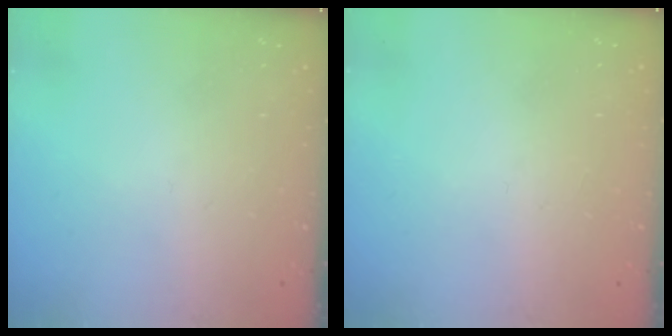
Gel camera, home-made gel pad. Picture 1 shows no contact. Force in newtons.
{"total": 0.0}